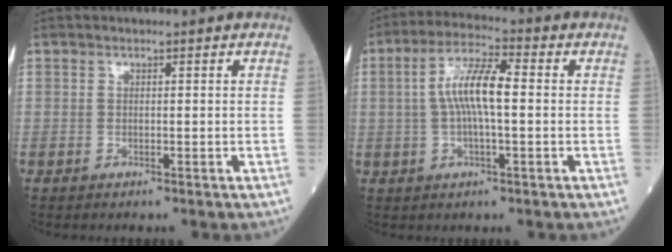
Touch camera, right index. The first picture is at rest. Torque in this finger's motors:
{"motor_torque": [0.33, -0.04, 0.48, 0.14]}